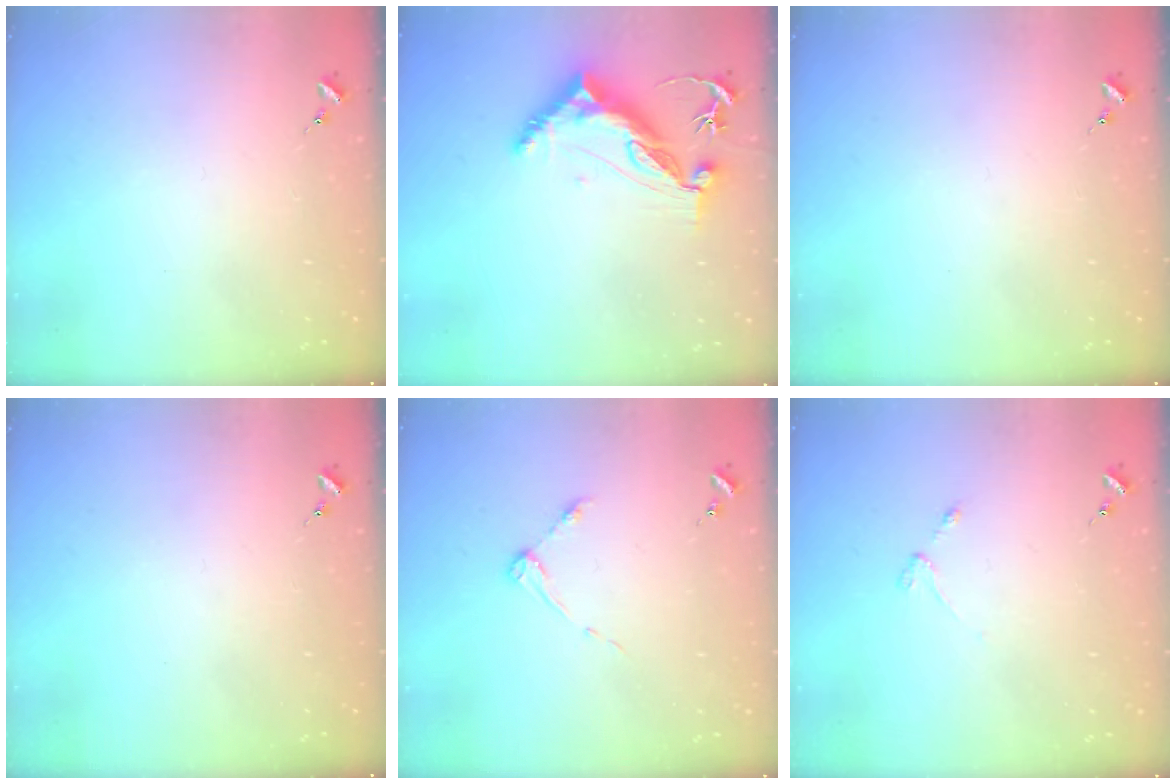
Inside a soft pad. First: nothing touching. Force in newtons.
{"total": 10.7, "press": 10.6, "slide": 1.2}
{"total": 0.0}
{"total": 0.0}
{"total": 3.7, "press": 3.7, "slide": 0.4}
{"total": 3.0, "press": 2.9, "slide": 0.5}